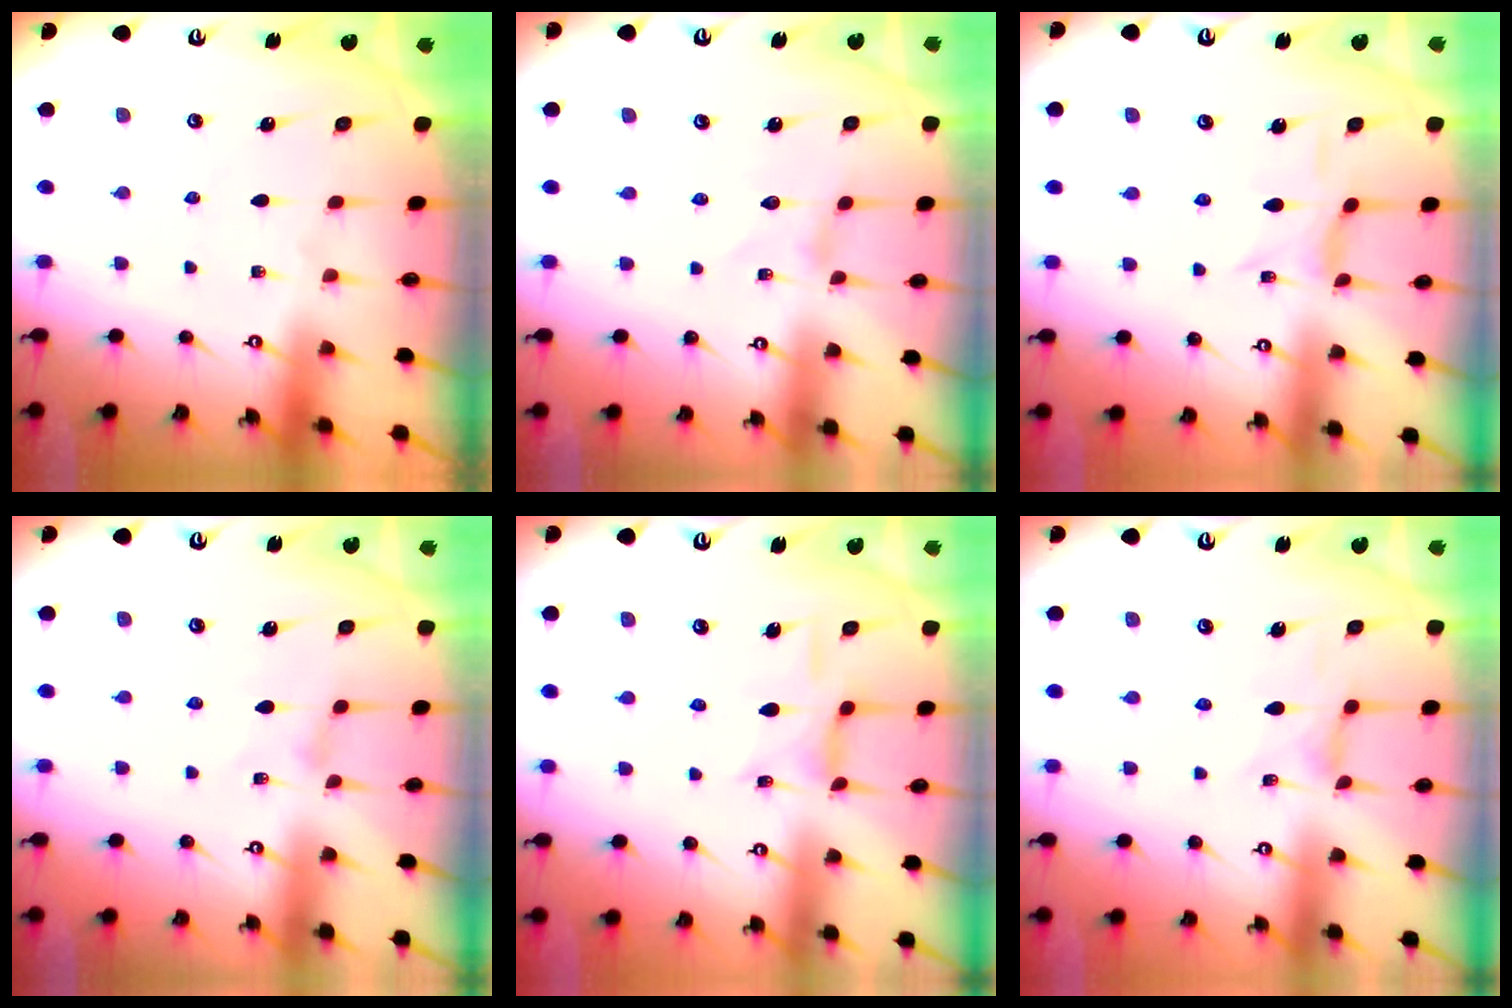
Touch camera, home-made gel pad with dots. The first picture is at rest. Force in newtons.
{"total": 0.0}
{"total": 2.1, "press": 2.1, "slide": 0.6}
{"total": 0.0}
{"total": 8.3, "press": 8.2, "slide": 0.6}
{"total": 0.7, "press": 0.6, "slide": 0.4}